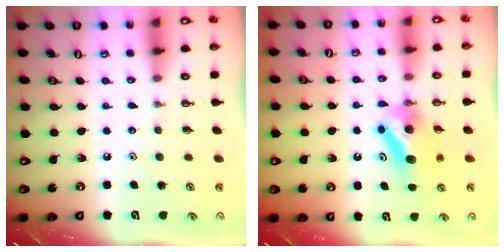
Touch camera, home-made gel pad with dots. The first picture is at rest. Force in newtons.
{"total": 8.2, "press": 5.9, "slide": 5.7}